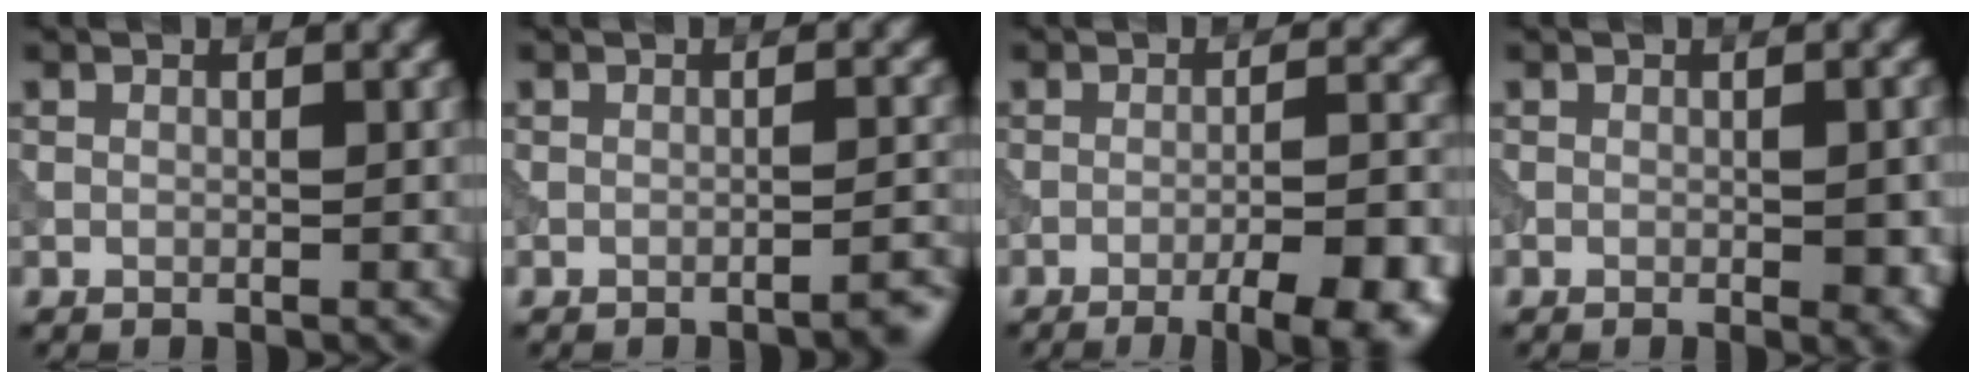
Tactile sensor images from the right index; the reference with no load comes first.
{"total": 2.2, "force": [-1.7, 0.4, 1.4], "torque": [-0.007, 0.009, -0.030]}
{"total": 9.5, "force": [-5.7, 2.9, 7.0], "torque": [-0.072, 0.003, -0.054]}
{"total": 3.3, "force": [-0.9, 1.0, 3.0], "torque": [-0.042, -0.005, -0.010]}